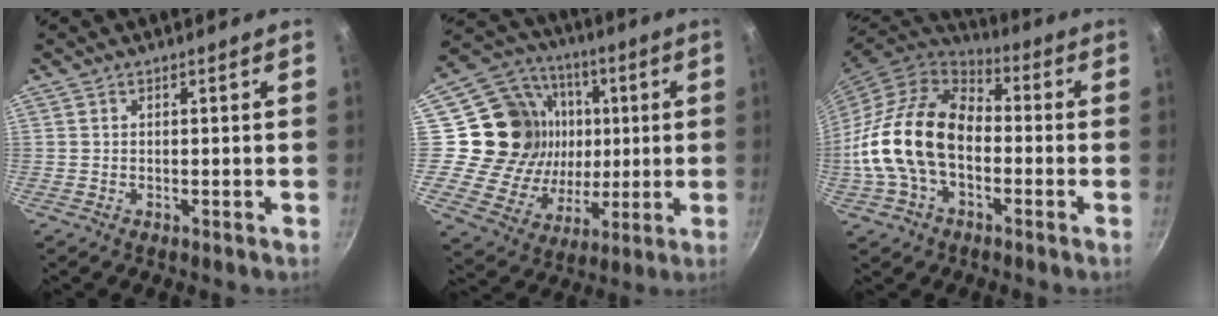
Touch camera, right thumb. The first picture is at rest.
{"total": 21.0, "force": [2.8, 18.0, 10.4], "torque": [-0.164, 0.014, 0.056]}
{"total": 19.8, "force": [-2.5, 13.0, 14.7], "torque": [-0.258, 0.037, -0.059]}